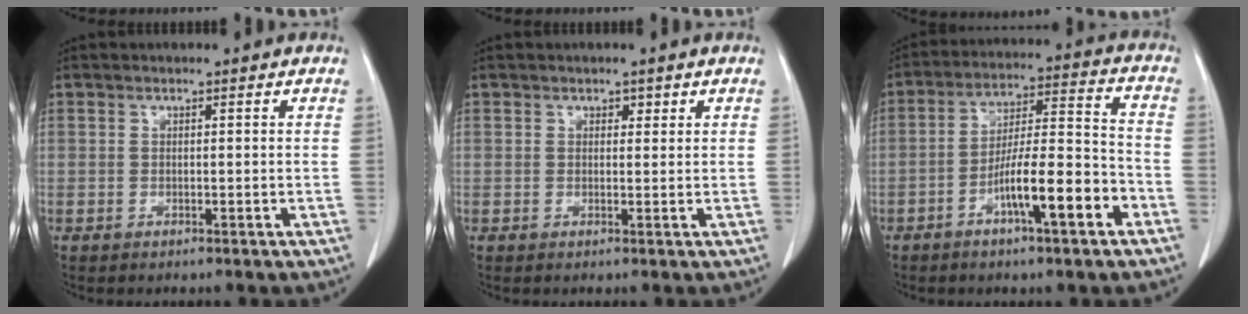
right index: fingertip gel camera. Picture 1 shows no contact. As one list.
[{"total": 1.7, "force": [0.8, 1.2, 0.8], "torque": [-0.019, 0.009, 0.016]}, {"total": 12.8, "force": [-5.8, 1.8, 11.2], "torque": [-0.190, 0.014, -0.095]}]